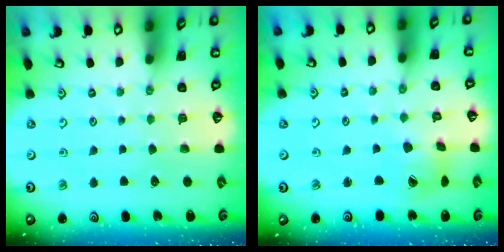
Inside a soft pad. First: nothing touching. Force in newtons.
{"total": 6.8, "press": 6.8, "slide": 0.8}